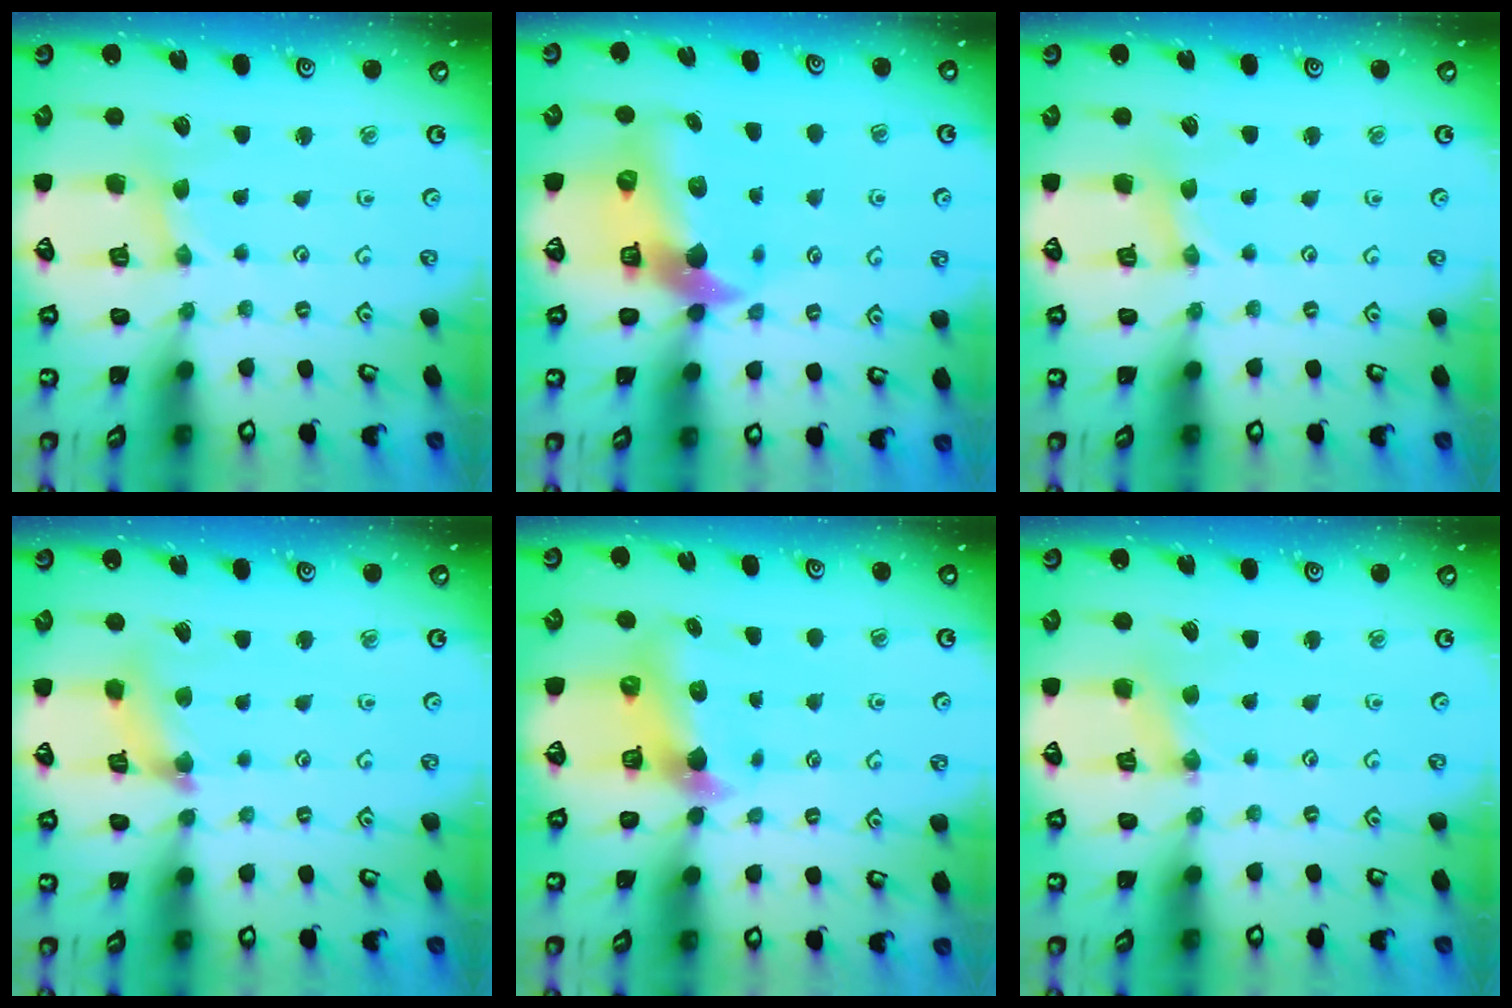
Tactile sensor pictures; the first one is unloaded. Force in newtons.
{"total": 11.7, "press": 11.6, "slide": 1.7}
{"total": 0.0}
{"total": 6.3, "press": 6.3, "slide": 0.7}
{"total": 6.1, "press": 6.0, "slide": 0.7}
{"total": 0.0}